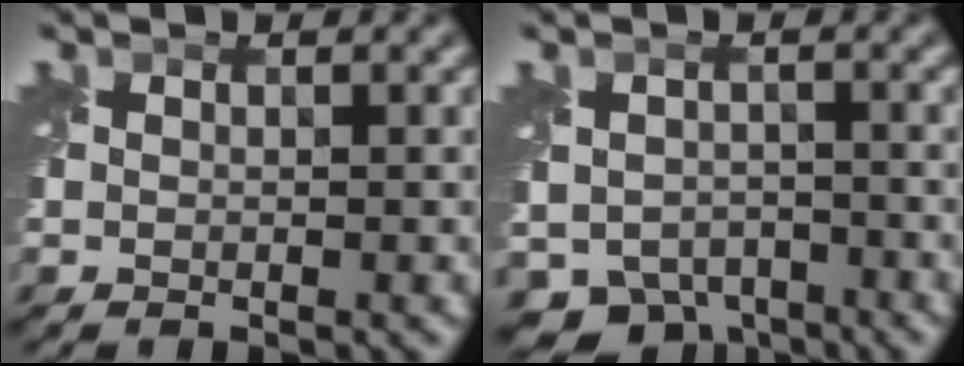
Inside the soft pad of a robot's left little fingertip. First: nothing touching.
{"total": 5.6, "force": [-3.8, 3.9, 1.4], "torque": [-0.013, -0.017, -0.056]}